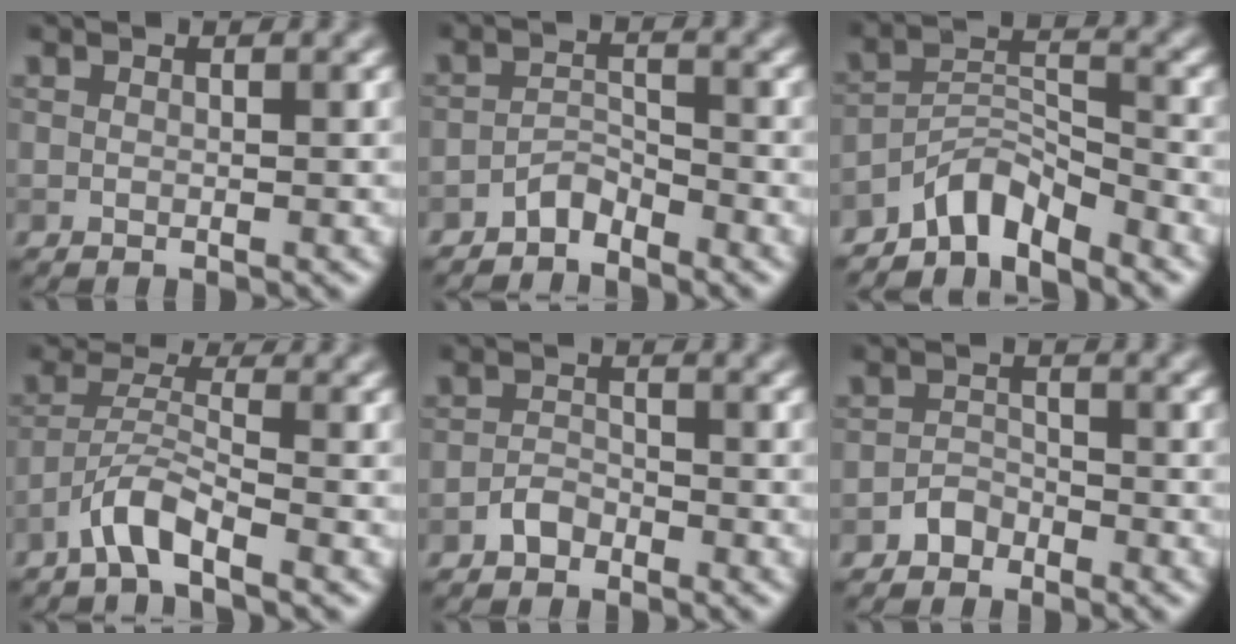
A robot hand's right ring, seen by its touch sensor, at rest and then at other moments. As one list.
[{"total": 2.0, "force": [-1.8, 0.6, 0.6], "torque": [-0.008, 0.009, -0.038]}, {"total": 4.1, "force": [-3.6, 1.2, 1.6], "torque": [-0.023, 0.011, -0.077]}, {"total": 3.0, "force": [-2.1, 0.6, 2.0], "torque": [-0.041, 0.008, -0.049]}, {"total": 1.6, "force": [-1.2, 0.9, 0.6], "torque": [-0.008, 0.006, -0.025]}, {"total": 1.6, "force": [-1.2, 1.0, 0.3], "torque": [0.000, 0.009, -0.024]}]